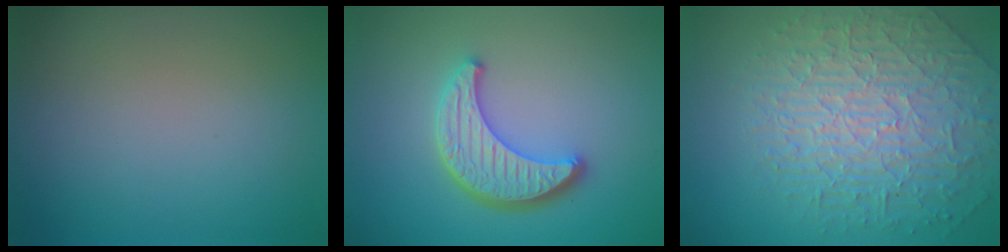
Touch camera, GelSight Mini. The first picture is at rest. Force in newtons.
{"total": 4.5, "press": 3.7, "slide": 2.6}
{"total": 6.1, "press": 5.3, "slide": 3.1}